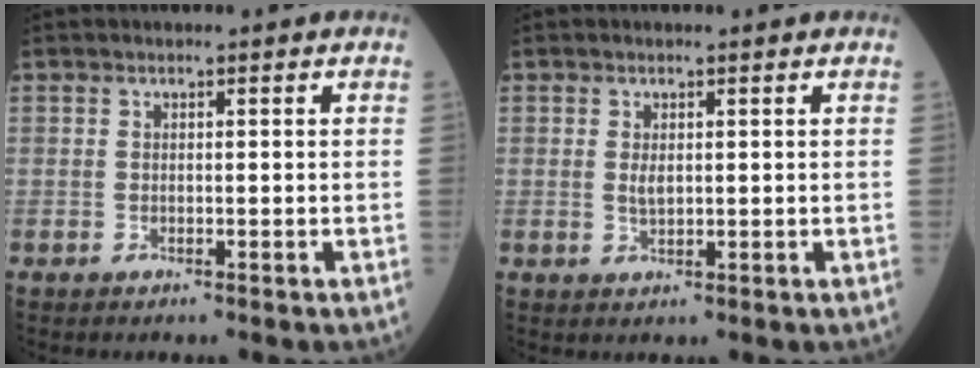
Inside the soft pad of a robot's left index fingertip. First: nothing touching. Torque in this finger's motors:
{"motor_torque": [0.52, -0.02, 0.21, 0.03]}